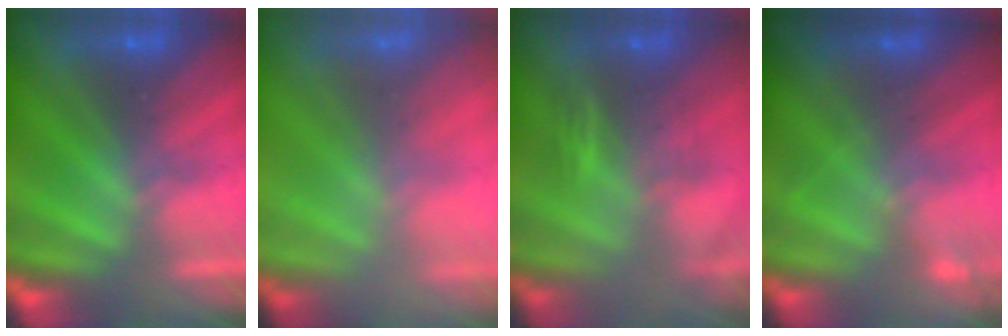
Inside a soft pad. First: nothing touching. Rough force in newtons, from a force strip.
{"total": 9.2}
{"total": 3.7}
{"total": 2.1}